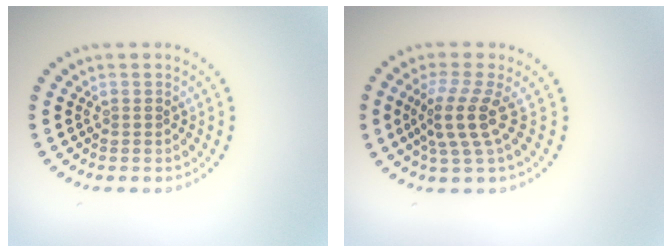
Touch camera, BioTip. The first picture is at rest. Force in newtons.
{"total": 3.6, "press": 2.6, "slide": 2.5}